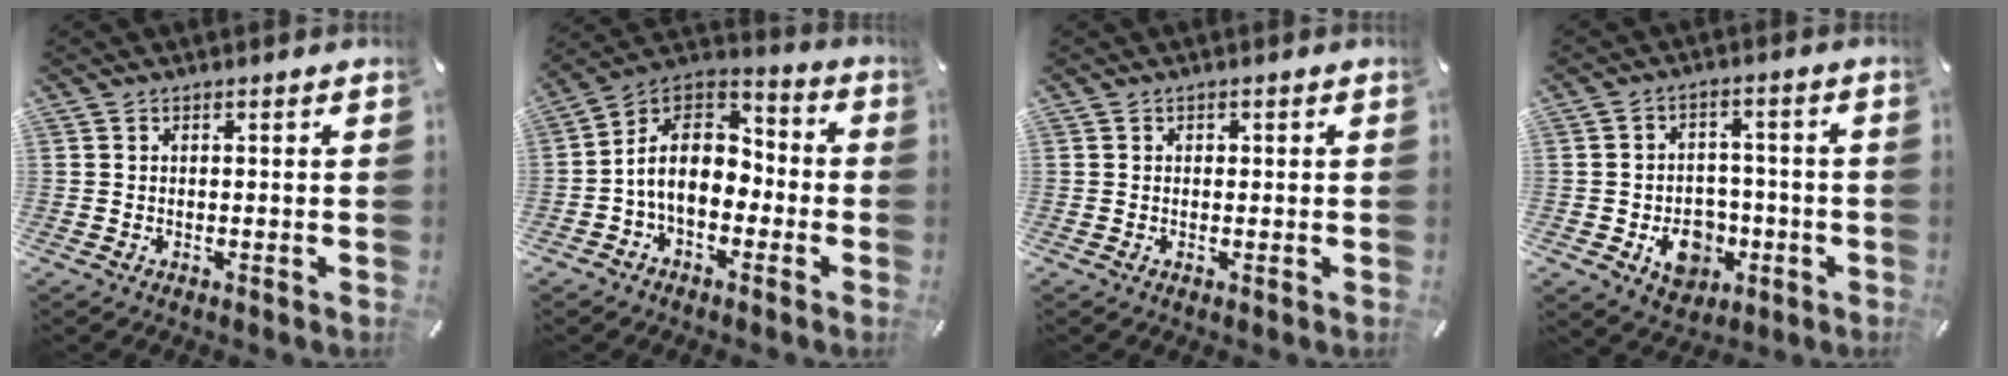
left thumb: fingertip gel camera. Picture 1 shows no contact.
{"total": 11.5, "force": [-2.5, 8.5, 7.2], "torque": [-0.150, 0.017, -0.048]}
{"total": 0.8, "force": [0.0, 0.8, 0.2], "torque": [-0.003, 0.006, -0.002]}
{"total": 10.0, "force": [-3.2, 8.0, 5.0], "torque": [-0.068, 0.021, -0.048]}